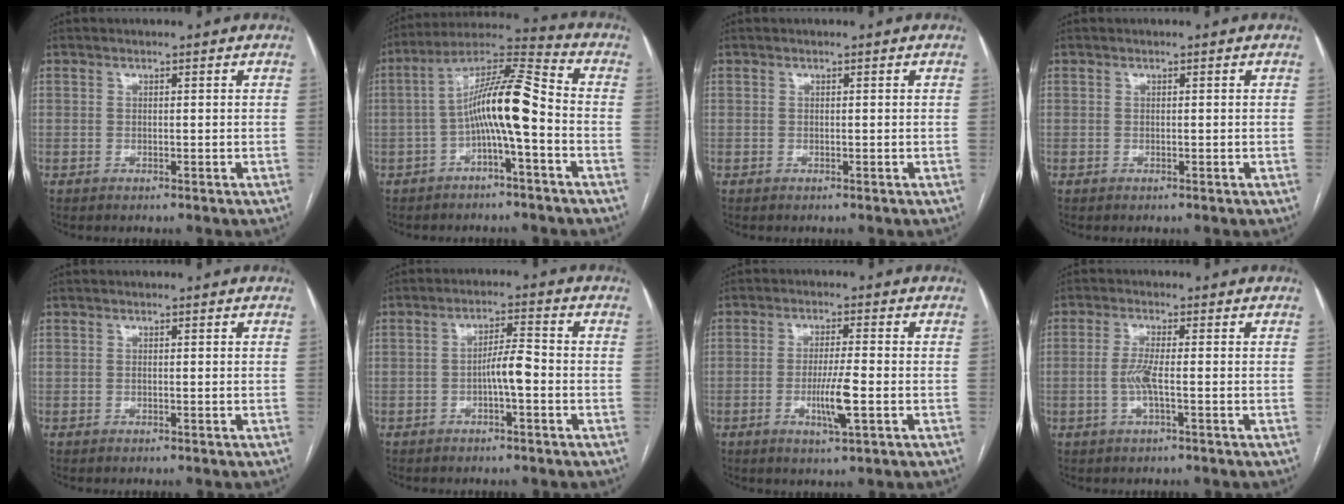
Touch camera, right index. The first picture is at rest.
{"total": 11.3, "force": [-2.4, 1.0, 11.0], "torque": [-0.199, 0.033, -0.045]}
{"total": 0.0}
{"total": 0.0}
{"total": 0.0}
{"total": 4.2, "force": [-1.3, 0.5, 4.0], "torque": [-0.067, 0.009, -0.022]}
{"total": 6.0, "force": [-1.7, 0.1, 5.8], "torque": [-0.109, -0.011, -0.029]}
{"total": 3.5, "force": [-0.7, 0.1, 3.4], "torque": [-0.076, -0.004, -0.016]}